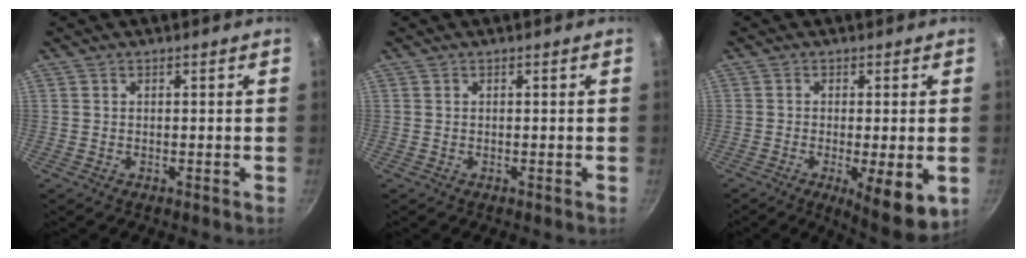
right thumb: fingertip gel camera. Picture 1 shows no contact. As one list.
[{"total": 0.0}, {"total": 9.9, "force": [-3.0, 2.8, 9.0], "torque": [-0.129, -0.020, -0.040]}]